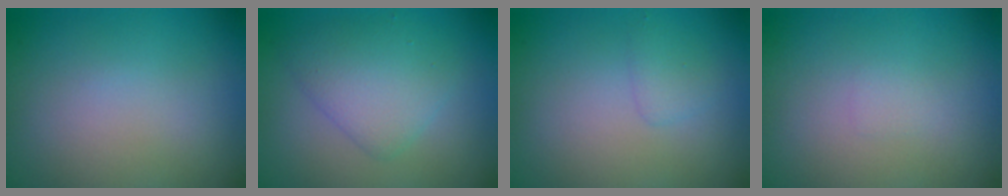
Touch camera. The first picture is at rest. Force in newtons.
{"total": 3.8, "press": 3.7, "slide": 0.3}
{"total": 1.1, "press": 1.1, "slide": 0.1}
{"total": 0.5, "press": 0.5, "slide": 0.0}